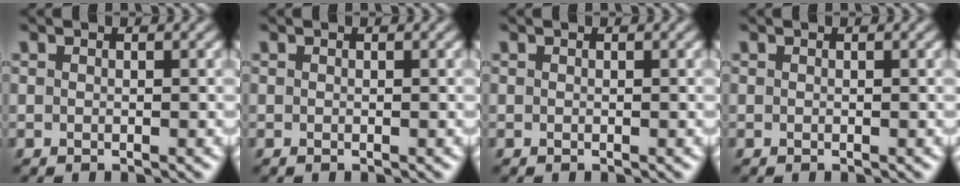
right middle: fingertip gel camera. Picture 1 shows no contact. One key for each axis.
{"total": 0.0}
{"total": 0.0}
{"total": 0.0}